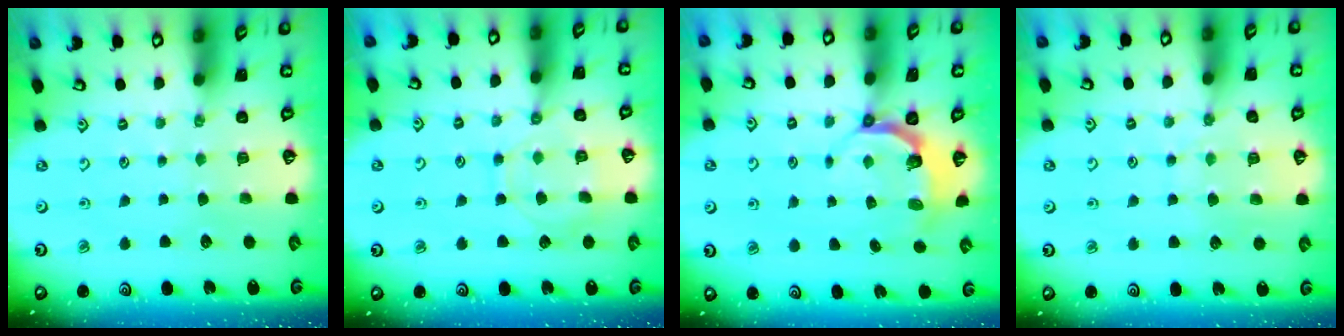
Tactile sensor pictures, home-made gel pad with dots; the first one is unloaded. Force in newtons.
{"total": 10.2, "press": 10.1, "slide": 0.8}
{"total": 4.6, "press": 3.5, "slide": 3.0}
{"total": 7.6, "press": 7.6, "slide": 0.9}